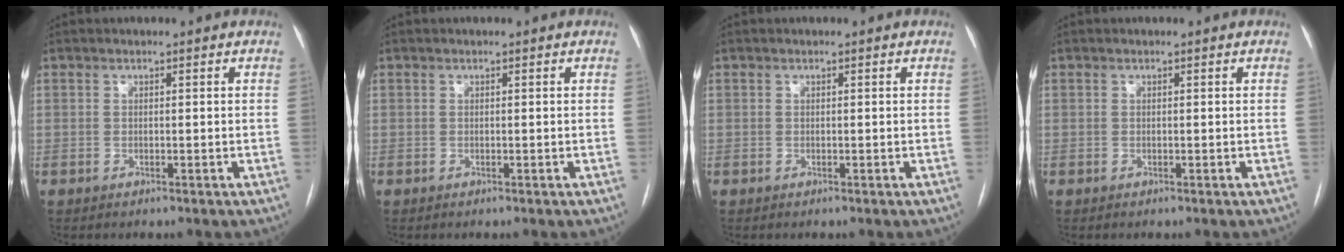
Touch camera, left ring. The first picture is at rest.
{"total": 0.0}
{"total": 0.0}
{"total": 0.0}